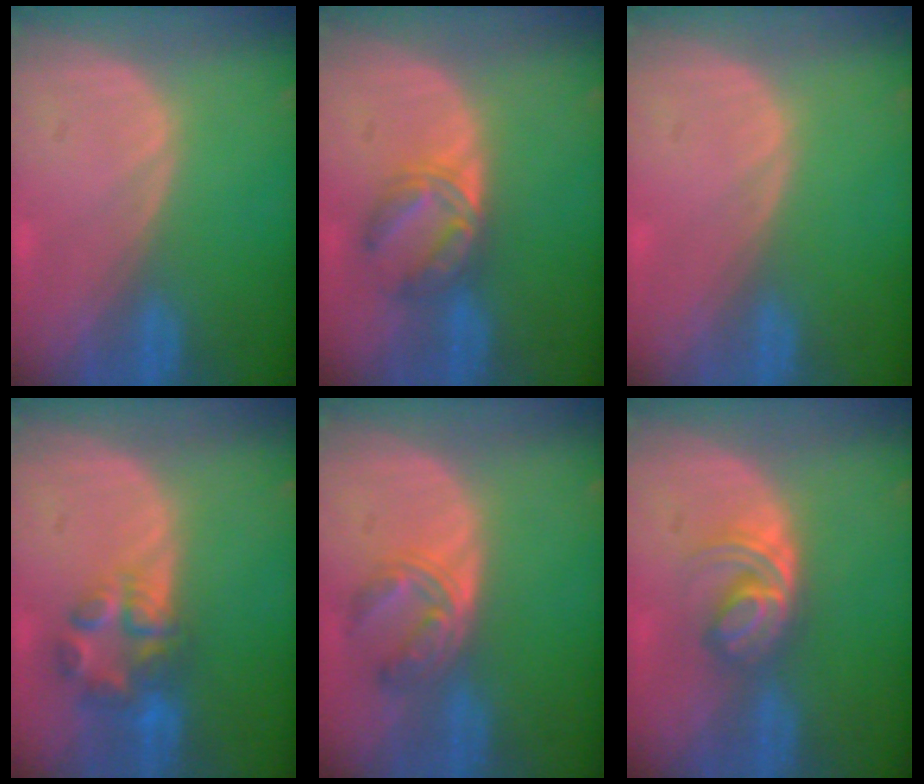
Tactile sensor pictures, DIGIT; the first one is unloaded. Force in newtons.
{"total": 5.6, "press": 5.5, "slide": 1.1}
{"total": 0.0}
{"total": 7.0, "press": 6.1, "slide": 3.5}
{"total": 5.5, "press": 5.0, "slide": 2.3}
{"total": 5.9, "press": 5.1, "slide": 3.1}